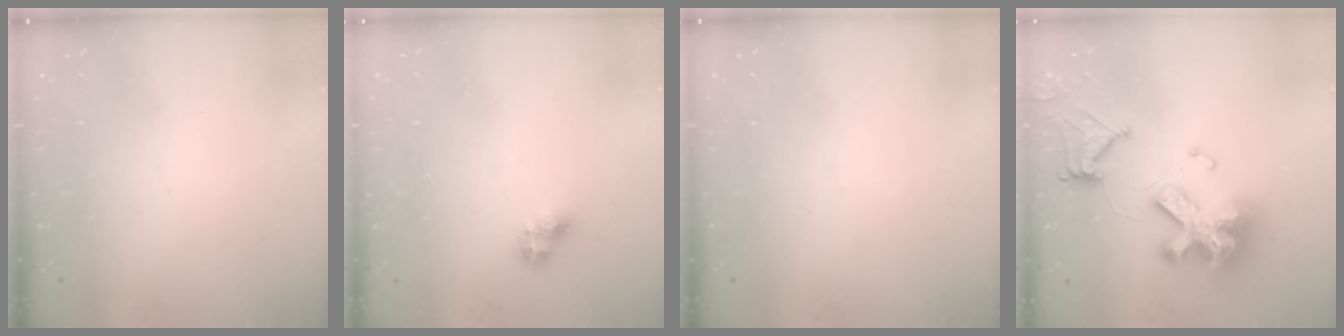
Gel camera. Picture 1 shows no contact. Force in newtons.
{"total": 6.2, "press": 6.2, "slide": 0.5}
{"total": 0.0}
{"total": 17.3, "press": 17.2, "slide": 1.9}